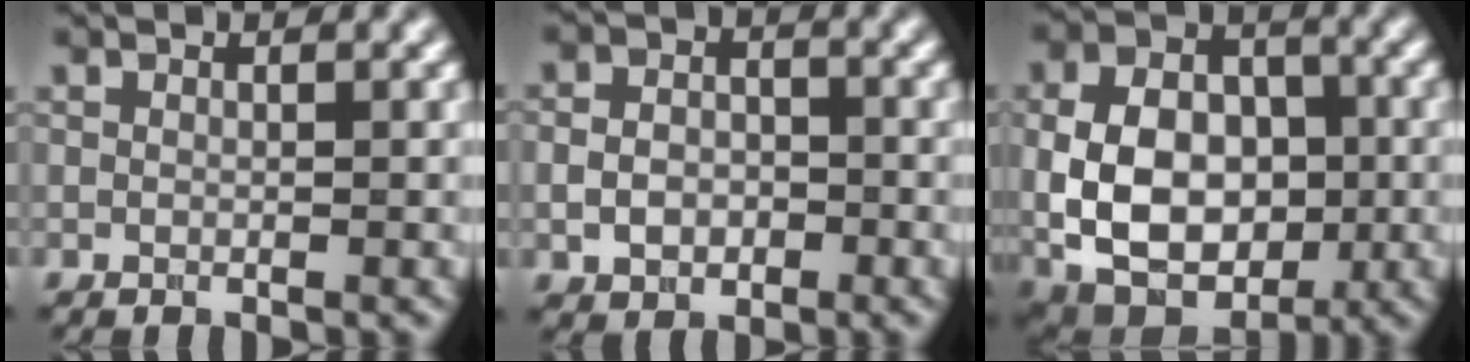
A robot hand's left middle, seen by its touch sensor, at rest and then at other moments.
{"total": 3.2, "force": [-0.9, 2.4, 1.9], "torque": [-0.034, -0.002, -0.018]}
{"total": 10.6, "force": [-0.9, 7.1, 7.8], "torque": [-0.152, -0.002, -0.017]}